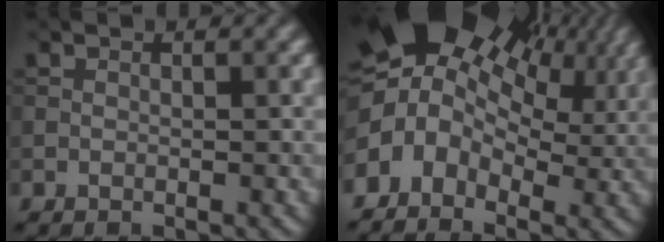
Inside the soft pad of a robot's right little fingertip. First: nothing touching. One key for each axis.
{"total": 16.0, "fx": 3.3, "fy": 11.3, "fz": 10.8, "tx": -0.202, "ty": 0.012, "tz": 0.051}